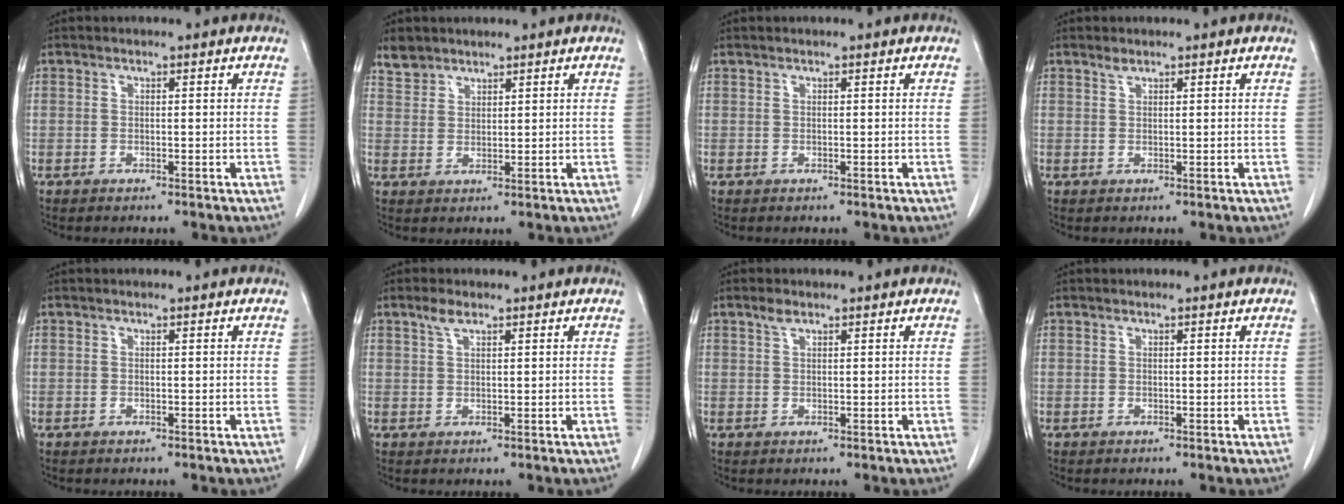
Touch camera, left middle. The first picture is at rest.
{"total": 3.2, "force": [2.8, 1.6, 0.2], "torque": [-0.004, 0.008, 0.054]}
{"total": 0.0}
{"total": 0.8, "force": [0.7, 0.2, 0.3], "torque": [-0.010, 0.000, 0.016]}
{"total": 0.0}
{"total": 2.0, "force": [1.4, 0.6, 1.3], "torque": [-0.030, 0.006, 0.029]}
{"total": 1.4, "force": [1.0, 0.5, 0.8], "torque": [-0.018, 0.005, 0.020]}
{"total": 0.0}